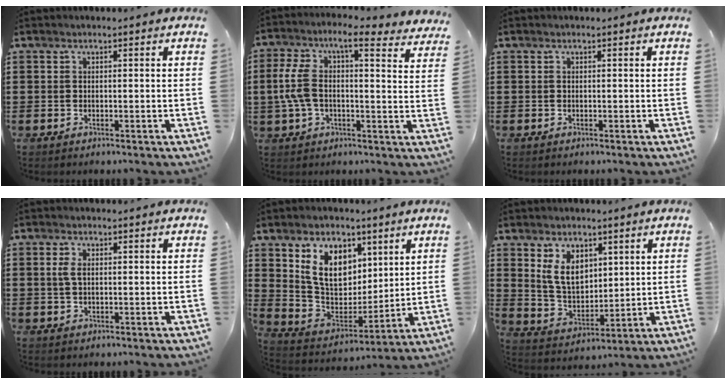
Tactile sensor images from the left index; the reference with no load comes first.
{"total": 8.6, "force": [4.0, 3.3, 6.9], "torque": [-0.151, -0.007, 0.067]}
{"total": 0.0}
{"total": 2.3, "force": [0.3, 1.2, 1.9], "torque": [-0.049, 0.003, 0.002]}
{"total": 10.4, "force": [5.4, 7.3, 5.1], "torque": [-0.117, -0.010, 0.106]}
{"total": 7.3, "force": [3.7, 4.8, 4.1], "torque": [-0.099, 0.007, 0.070]}